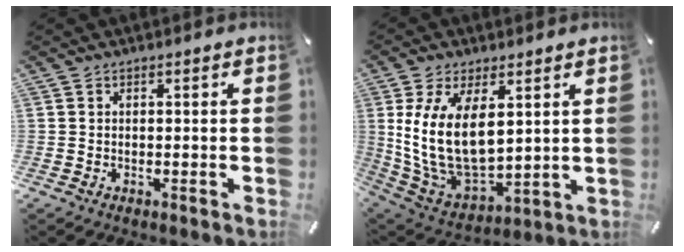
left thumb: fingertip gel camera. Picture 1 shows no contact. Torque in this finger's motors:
{"motor_torque": [2.51, 2.50, 1.98, -0.79, 0.35]}